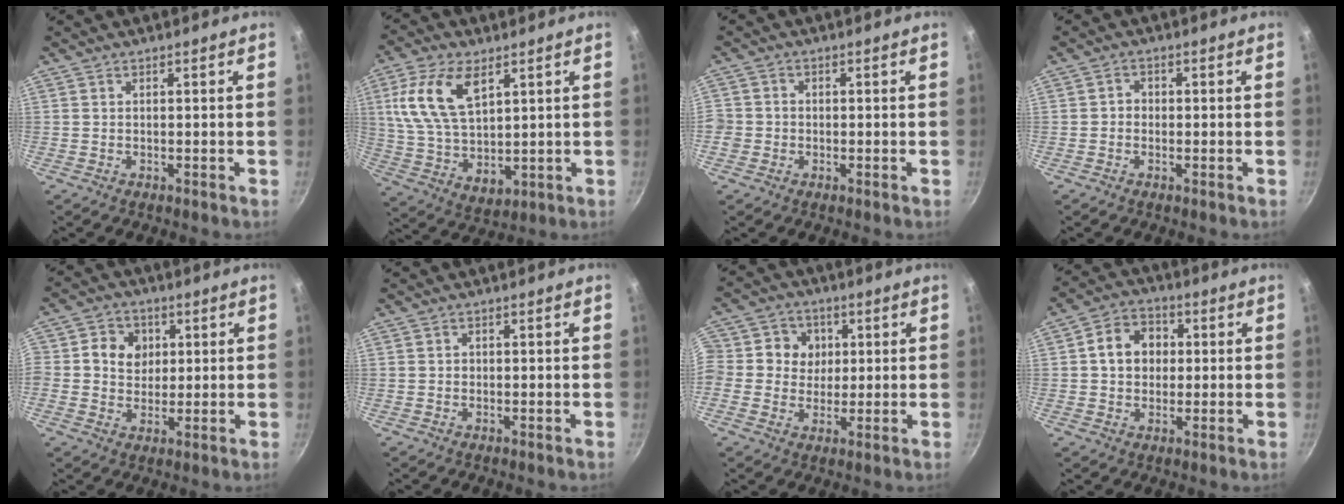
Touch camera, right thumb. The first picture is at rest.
{"total": 15.4, "force": [5.5, 8.8, 11.5], "torque": [-0.206, -0.023, 0.116]}
{"total": 3.1, "force": [-1.0, 2.9, 0.8], "torque": [-0.008, 0.009, -0.022]}
{"total": 1.8, "force": [-0.4, 1.6, 0.7], "torque": [-0.004, 0.006, -0.011]}
{"total": 7.4, "force": [1.5, 6.7, 2.7], "torque": [-0.013, -0.005, 0.008]}
{"total": 0.6, "force": [0.0, 0.6, 0.0], "torque": [0.004, 0.000, -0.001]}
{"total": 11.3, "force": [1.7, 10.6, 3.5], "torque": [-0.051, 0.013, 0.008]}
{"total": 8.5, "force": [1.1, 7.1, 4.6], "torque": [-0.045, 0.011, 0.004]}